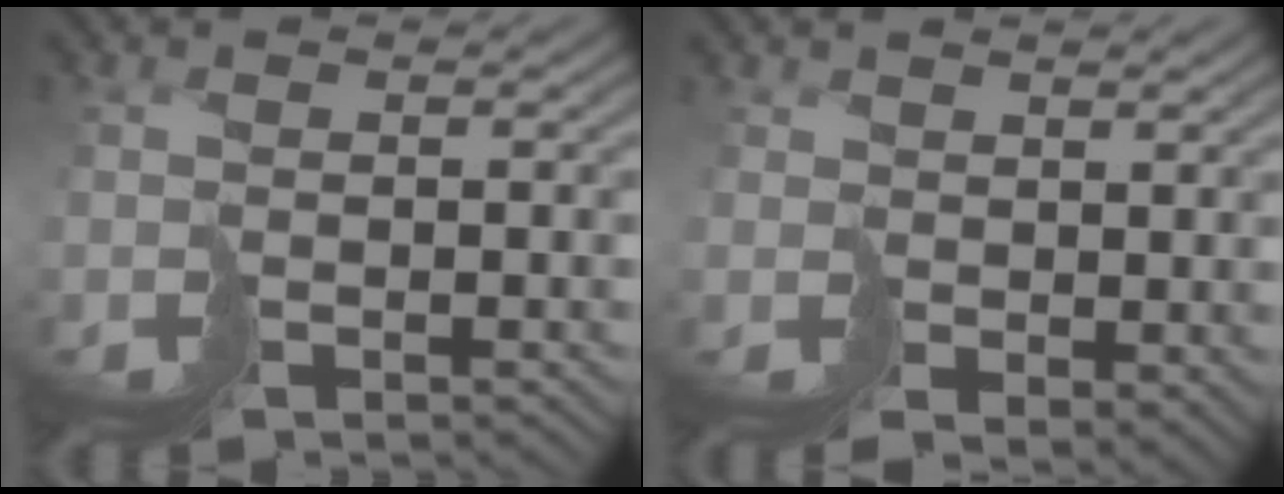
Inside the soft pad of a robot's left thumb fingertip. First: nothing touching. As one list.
[{"total": 2.4, "force": [0.1, 1.7, 1.6], "torque": [-0.035, -0.010, 0.010]}]